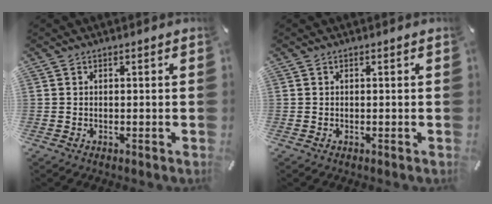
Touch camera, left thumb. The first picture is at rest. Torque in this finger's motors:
{"motor_torque": [0.01, 0.00, 0.05, 0.03, 0.00]}